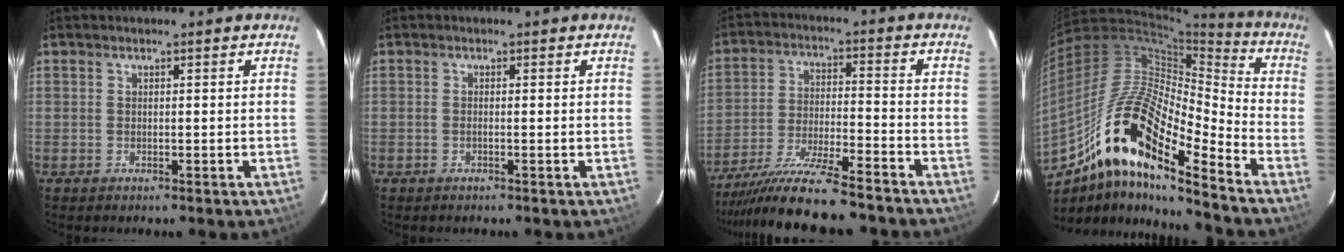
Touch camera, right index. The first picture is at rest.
{"total": 0.5, "force": [-0.2, 0.0, 0.5], "torque": [-0.010, 0.001, -0.003]}
{"total": 15.1, "force": [-13.1, 0.7, 7.5], "torque": [-0.141, -0.021, -0.225]}
{"total": 19.6, "force": [-11.1, 4.3, 15.6], "torque": [-0.302, 0.018, -0.191]}